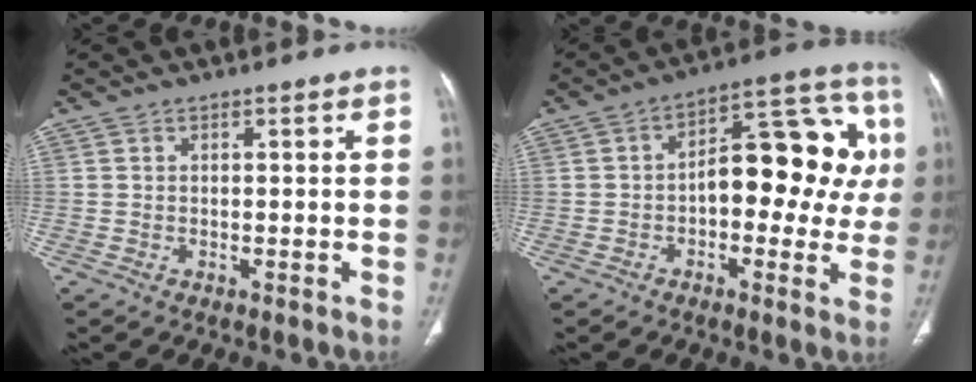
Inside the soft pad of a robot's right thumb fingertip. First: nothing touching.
{"total": 18.0, "force": [0.4, 9.5, 15.3], "torque": [-0.157, 0.042, 0.000]}